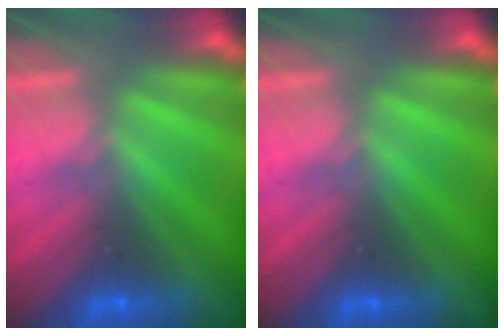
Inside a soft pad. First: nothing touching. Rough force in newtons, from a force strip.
{"total": 0.0}